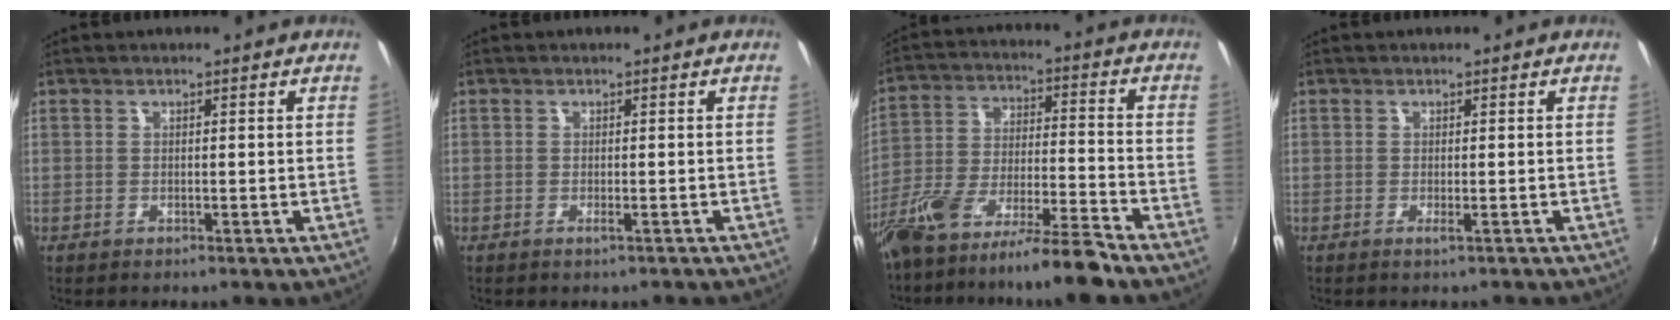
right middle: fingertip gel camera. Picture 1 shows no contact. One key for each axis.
{"total": 1.3, "fx": -1.1, "fy": 0.2, "fz": 0.6, "tx": -0.009, "ty": -0.001, "tz": -0.016}
{"total": 14.3, "fx": -11.5, "fy": 1.0, "fz": 8.5, "tx": -0.171, "ty": -0.021, "tz": -0.203}
{"total": 1.1, "fx": -0.8, "fy": -0.1, "fz": 0.6, "tx": -0.011, "ty": -0.001, "tz": -0.015}